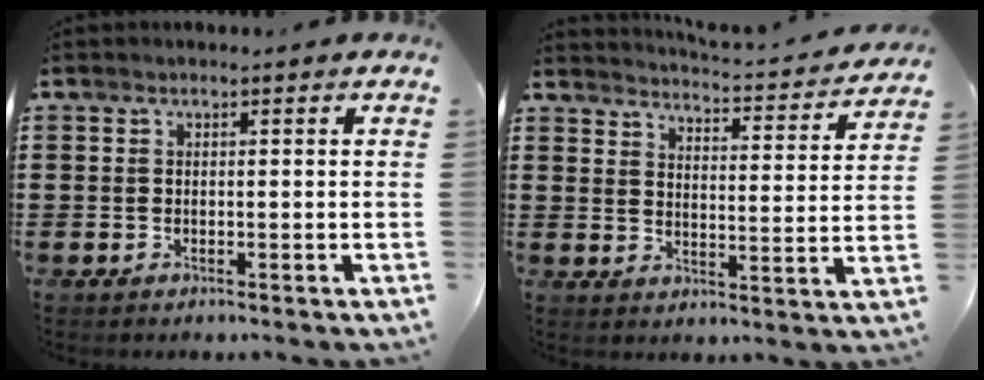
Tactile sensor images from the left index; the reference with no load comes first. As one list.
[{"total": 3.2, "force": [3.1, -0.4, 0.6], "torque": [-0.024, -0.035, 0.044]}]